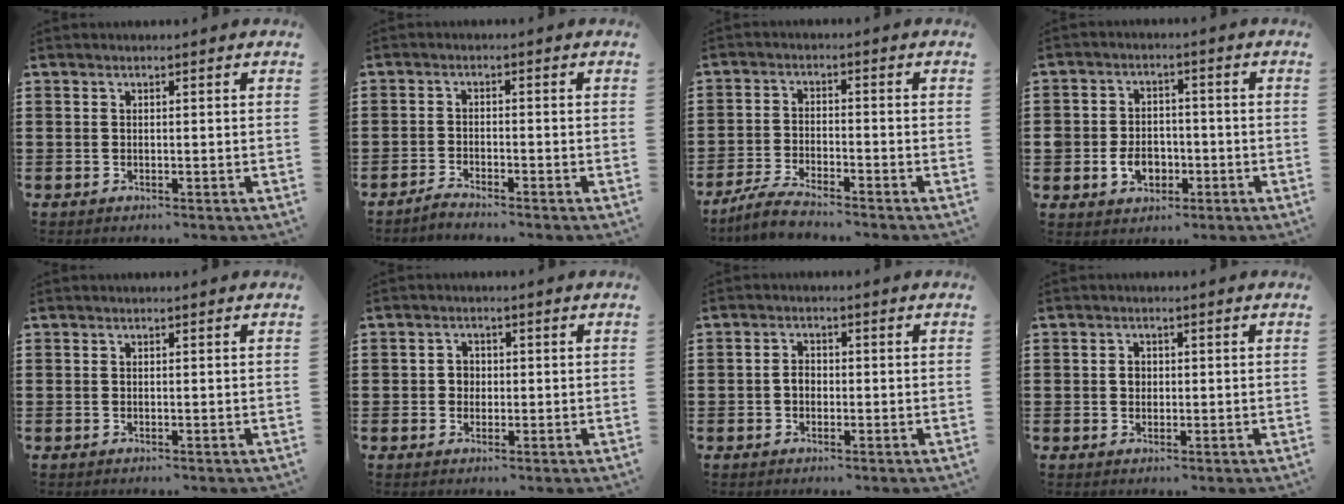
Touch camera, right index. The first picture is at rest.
{"total": 1.6, "force": [-1.6, -0.1, 0.1], "torque": [-0.005, 0.007, -0.033]}
{"total": 4.3, "force": [-4.1, 0.1, 1.4], "torque": [-0.039, -0.006, -0.083]}
{"total": 5.3, "force": [-1.6, 4.2, 2.7], "torque": [-0.055, 0.005, -0.032]}
{"total": 0.0}
{"total": 1.8, "force": [-0.2, 1.7, 0.7], "torque": [-0.018, 0.007, -0.006]}
{"total": 2.0, "force": [-0.4, 1.5, 1.3], "torque": [-0.028, 0.005, -0.010]}
{"total": 1.6, "force": [0.1, 1.3, 0.9], "torque": [-0.020, 0.007, 0.001]}